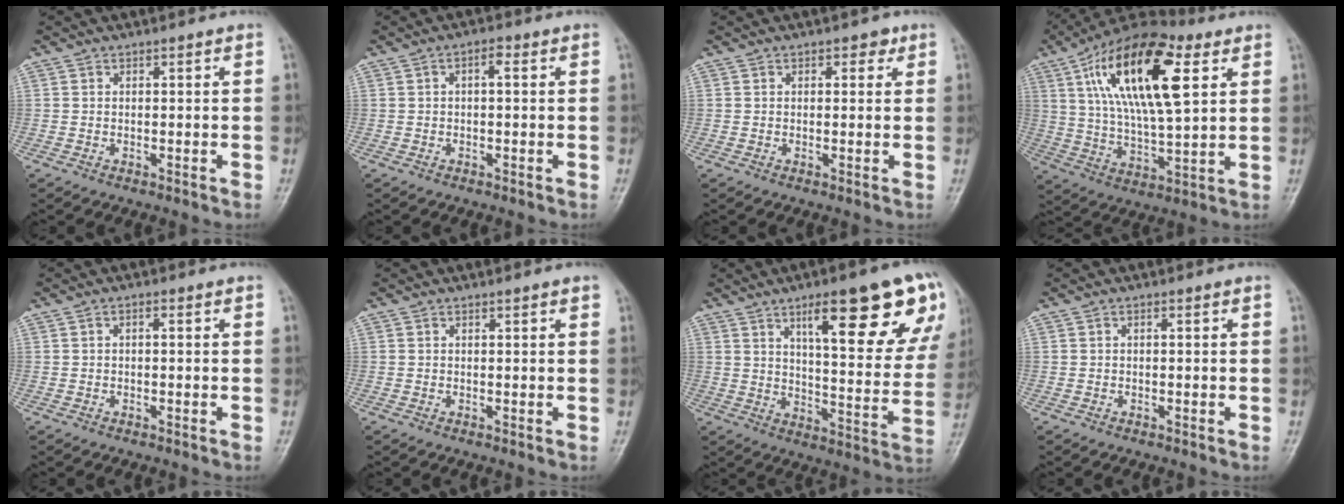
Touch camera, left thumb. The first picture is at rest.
{"total": 2.2, "force": [0.4, 1.0, 1.9], "torque": [-0.027, 0.008, 0.001]}
{"total": 2.4, "force": [1.1, 1.5, 1.5], "torque": [-0.003, 0.000, 0.011]}
{"total": 22.6, "force": [7.9, 8.9, 19.2], "torque": [-0.329, -0.009, 0.131]}
{"total": 1.1, "force": [0.2, 0.5, 0.9], "torque": [-0.014, 0.003, -0.001]}
{"total": 1.4, "force": [0.9, 0.4, 1.0], "torque": [-0.013, -0.001, 0.009]}
{"total": 23.5, "force": [12.2, 6.0, 19.1], "torque": [-0.228, -0.037, 0.176]}
{"total": 0.5, "force": [0.1, 0.2, 0.5], "torque": [-0.009, 0.001, 0.000]}